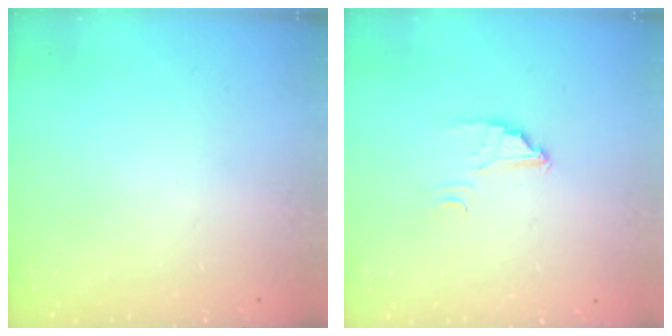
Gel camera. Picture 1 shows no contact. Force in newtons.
{"total": 3.7, "press": 3.7, "slide": 0.3}